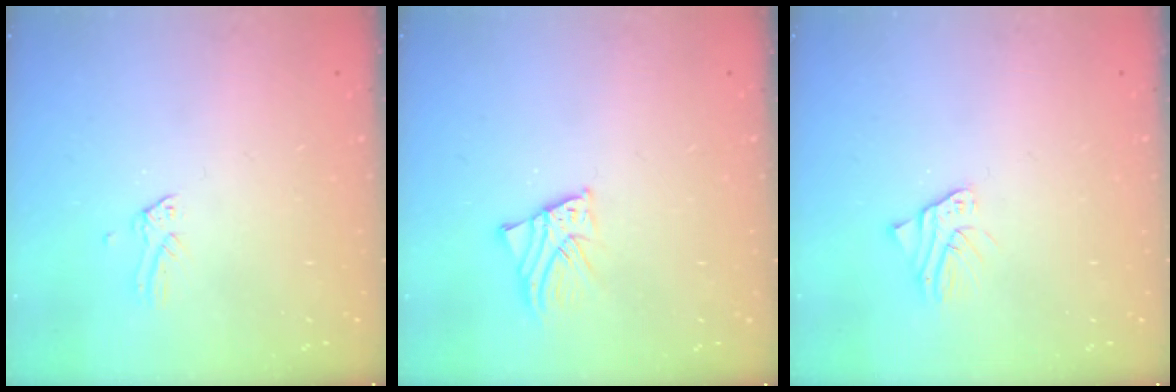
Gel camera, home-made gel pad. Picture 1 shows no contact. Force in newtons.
{"total": 2.1, "press": 2.1, "slide": 0.2}
{"total": 2.6, "press": 2.6, "slide": 0.1}